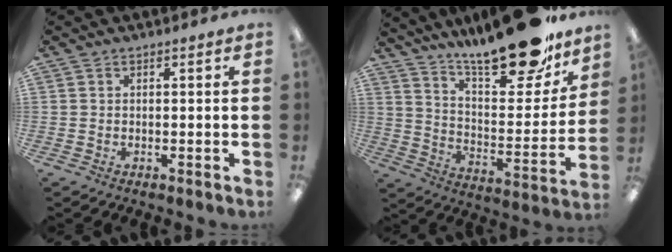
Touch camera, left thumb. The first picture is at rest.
{"total": 23.8, "force": [18.8, 7.3, 12.6], "torque": [-0.176, -0.128, 0.313]}